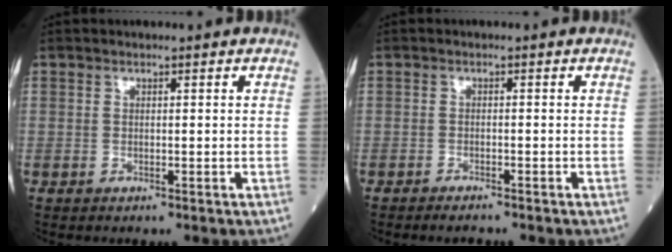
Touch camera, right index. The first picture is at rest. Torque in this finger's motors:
{"motor_torque": [-0.23, 0.02, 0.08, -0.01]}